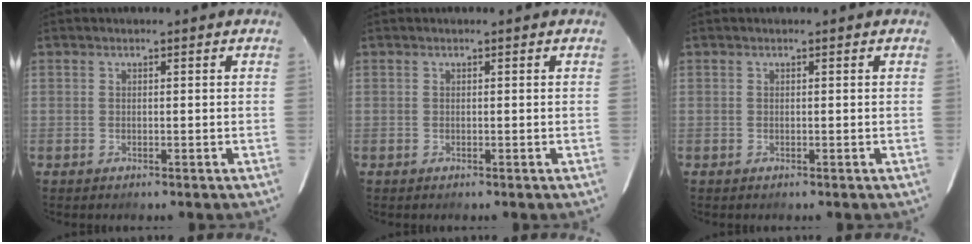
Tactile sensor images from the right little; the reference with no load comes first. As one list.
[{"total": 0.0}, {"total": 0.0}]